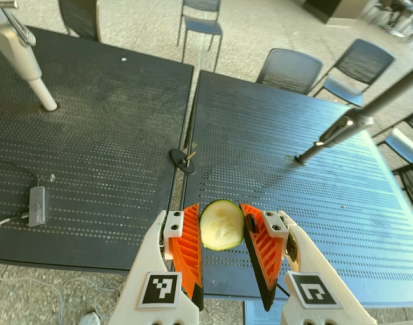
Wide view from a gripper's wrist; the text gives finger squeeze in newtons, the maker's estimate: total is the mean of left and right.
{"total": 7.8, "left": 7.8, "right": 7.9}